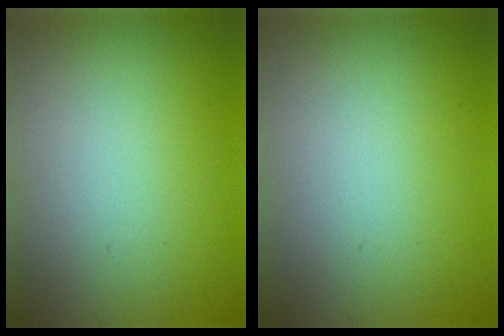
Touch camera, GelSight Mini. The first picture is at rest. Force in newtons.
{"total": 0.0}